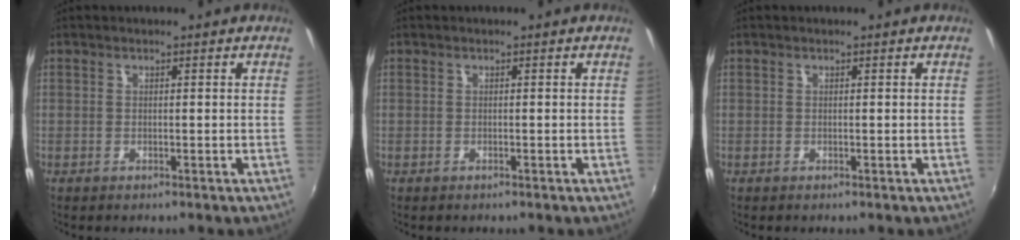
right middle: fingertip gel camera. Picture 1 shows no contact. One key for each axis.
{"total": 0.0}
{"total": 0.0}